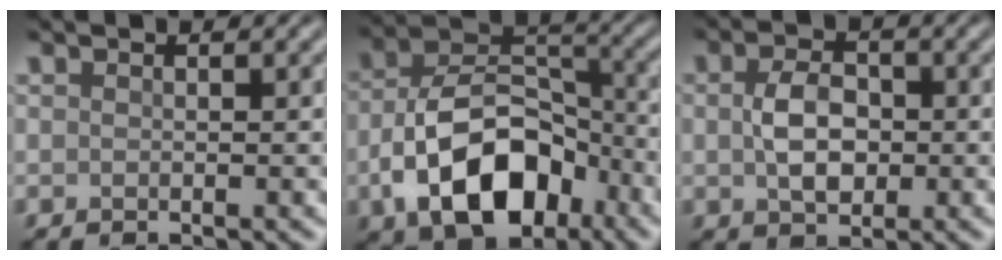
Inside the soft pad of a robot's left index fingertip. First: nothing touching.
{"total": 10.6, "force": [-4.3, 6.5, 7.2], "torque": [-0.127, 0.003, -0.078]}
{"total": 4.1, "force": [0.0, 2.8, 3.1], "torque": [-0.063, -0.001, -0.002]}